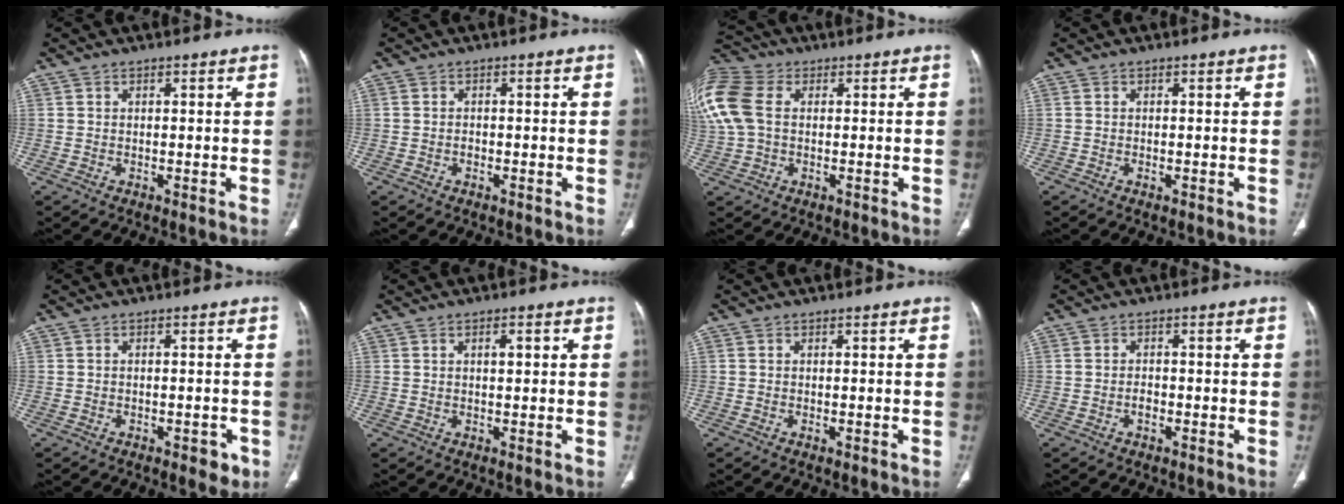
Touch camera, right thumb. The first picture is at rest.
{"total": 0.9, "force": [-0.4, 0.7, 0.4], "torque": [-0.007, 0.002, -0.006]}
{"total": 15.6, "force": [2.1, 11.3, 10.5], "torque": [-0.283, 0.027, 0.037]}
{"total": 0.9, "force": [-0.4, 0.5, 0.6], "torque": [-0.012, 0.001, -0.004]}
{"total": 3.1, "force": [-1.6, 1.7, 2.1], "torque": [-0.016, 0.006, -0.017]}
{"total": 2.0, "force": [0.6, 0.7, 1.7], "torque": [-0.028, 0.000, 0.010]}
{"total": 0.7, "force": [-0.2, 0.4, 0.5], "torque": [-0.012, 0.001, -0.002]}
{"total": 2.3, "force": [-0.9, 1.5, 1.4], "torque": [-0.020, 0.008, -0.016]}